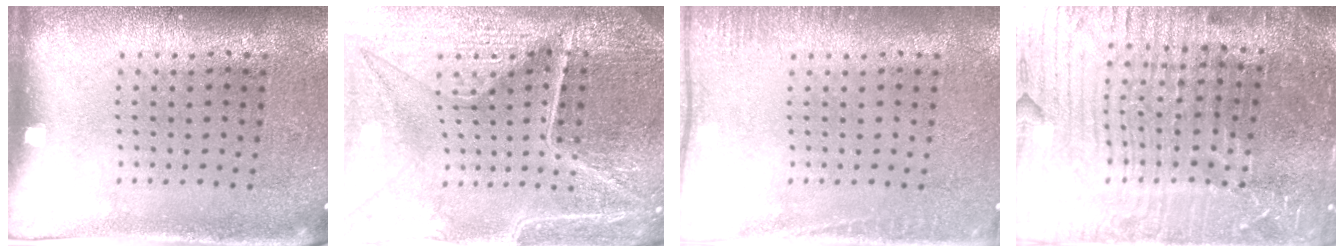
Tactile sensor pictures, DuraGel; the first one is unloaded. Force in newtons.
{"total": 6.1, "press": 5.4, "slide": 2.7}
{"total": 1.6, "press": 1.6, "slide": 0.4}
{"total": 6.5, "press": 5.7, "slide": 3.2}